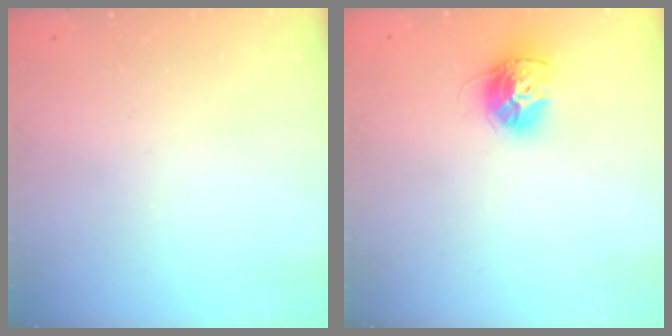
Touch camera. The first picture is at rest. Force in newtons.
{"total": 12.1, "press": 12.1, "slide": 0.5}